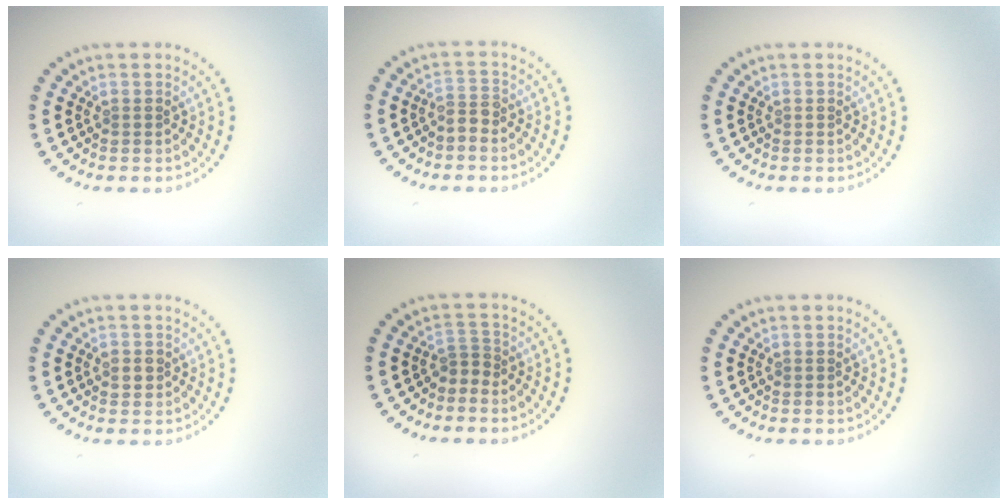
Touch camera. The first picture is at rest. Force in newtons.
{"total": 1.8, "press": 1.4, "slide": 1.2}
{"total": 0.0}
{"total": 1.2, "press": 1.2, "slide": 0.4}
{"total": 1.5, "press": 1.0, "slide": 1.2}
{"total": 0.0}